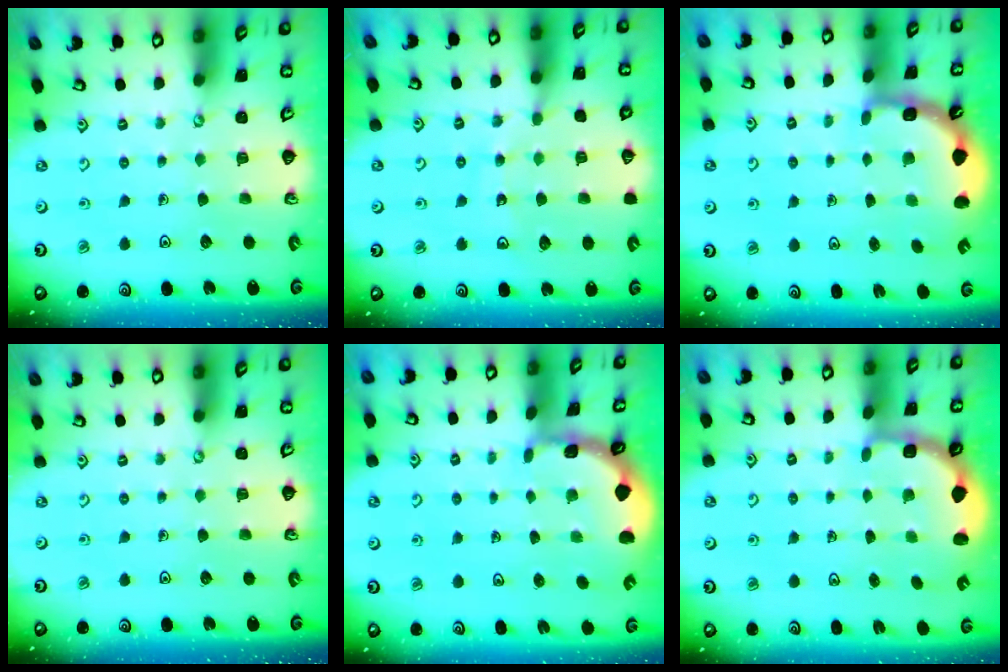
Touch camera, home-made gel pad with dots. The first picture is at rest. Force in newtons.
{"total": 11.7, "press": 11.2, "slide": 3.5}
{"total": 2.7, "press": 2.7, "slide": 0.6}
{"total": 0.0}
{"total": 1.5, "press": 1.5, "slide": 0.1}
{"total": 3.0, "press": 2.0, "slide": 2.2}